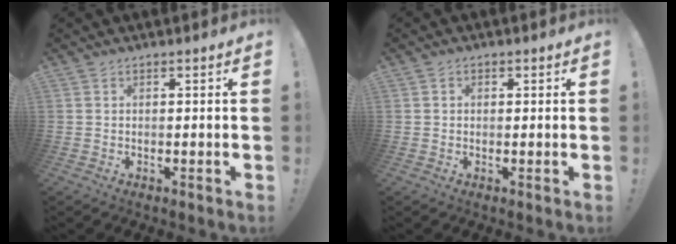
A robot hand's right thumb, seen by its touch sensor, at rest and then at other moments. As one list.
[{"total": 0.9, "force": [0.3, 0.8, 0.3], "torque": [0.003, -0.001, 0.003]}]